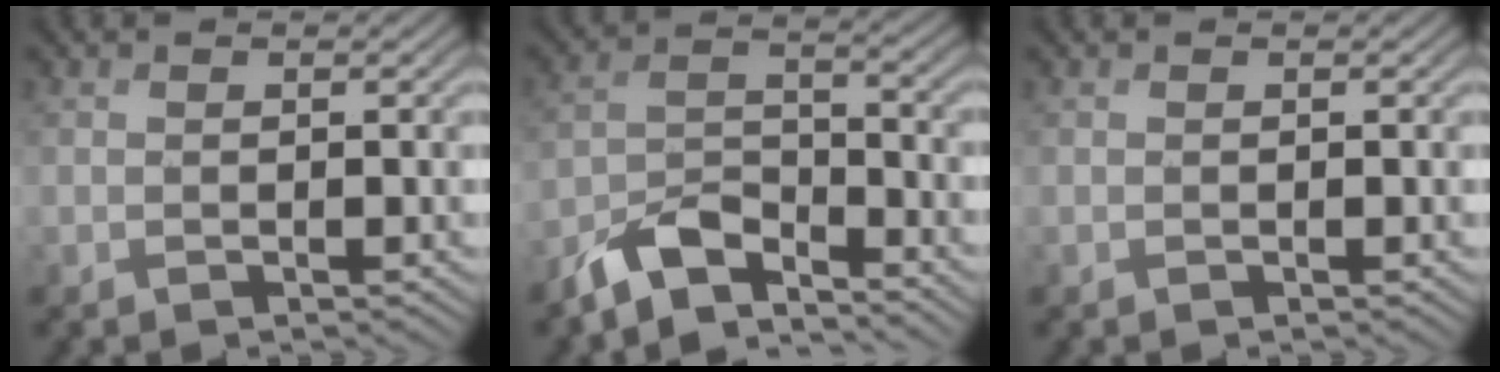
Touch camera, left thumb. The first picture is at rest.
{"total": 7.2, "force": [-5.8, 2.4, 3.4], "torque": [-0.069, -0.002, -0.124]}
{"total": 0.0}